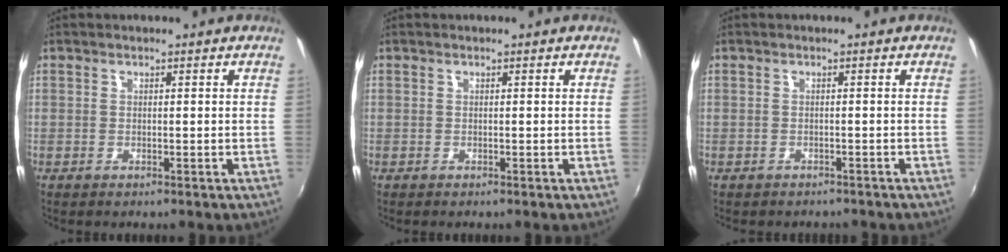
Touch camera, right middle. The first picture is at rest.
{"total": 0.0}
{"total": 1.9, "force": [-1.4, 1.2, 0.3], "torque": [-0.012, -0.003, -0.018]}